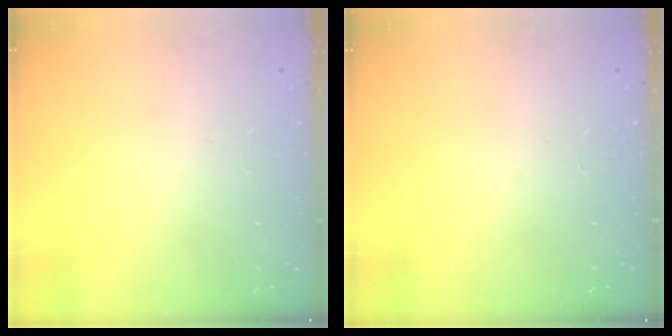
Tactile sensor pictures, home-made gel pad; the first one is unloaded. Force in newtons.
{"total": 0.0}